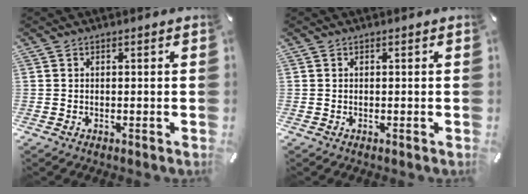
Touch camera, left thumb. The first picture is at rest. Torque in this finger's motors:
{"motor_torque": [-0.05, 0.15, -0.08, 0.00, 0.00]}